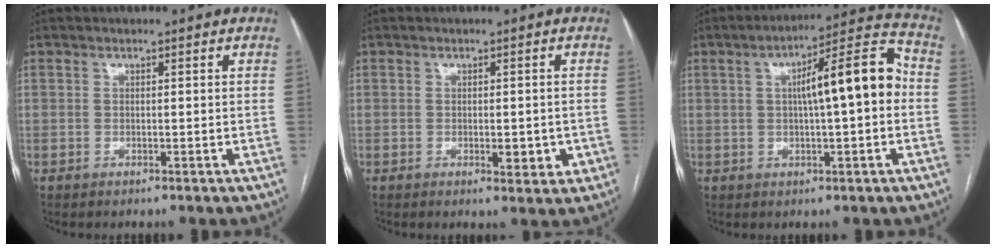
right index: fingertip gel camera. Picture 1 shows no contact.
{"total": 3.6, "force": [-0.8, 1.6, 3.1], "torque": [-0.037, -0.002, -0.006]}
{"total": 12.2, "force": [0.8, 1.9, 12.0], "torque": [-0.179, 0.036, 0.009]}